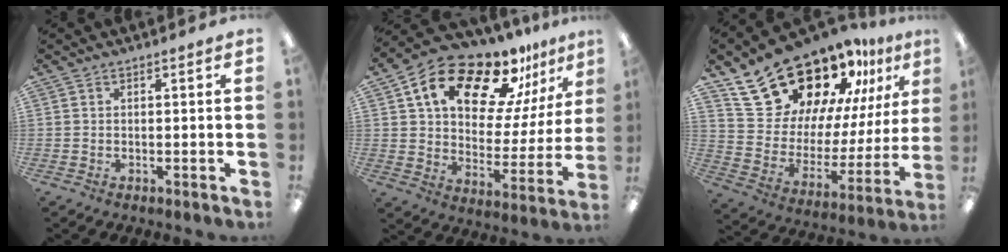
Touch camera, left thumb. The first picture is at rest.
{"total": 19.2, "force": [13.5, 9.0, 10.2], "torque": [-0.181, -0.081, 0.231]}
{"total": 24.2, "force": [19.6, 10.9, 9.0], "torque": [-0.151, -0.135, 0.360]}